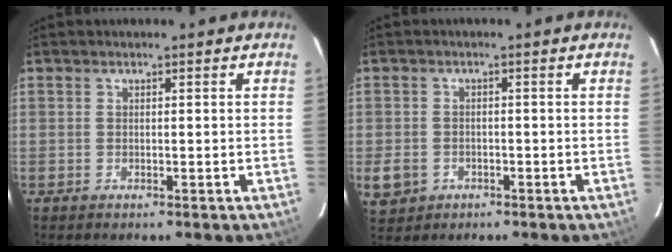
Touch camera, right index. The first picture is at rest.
{"total": 5.3, "force": [-1.8, 4.6, 2.0], "torque": [-0.058, 0.001, -0.023]}